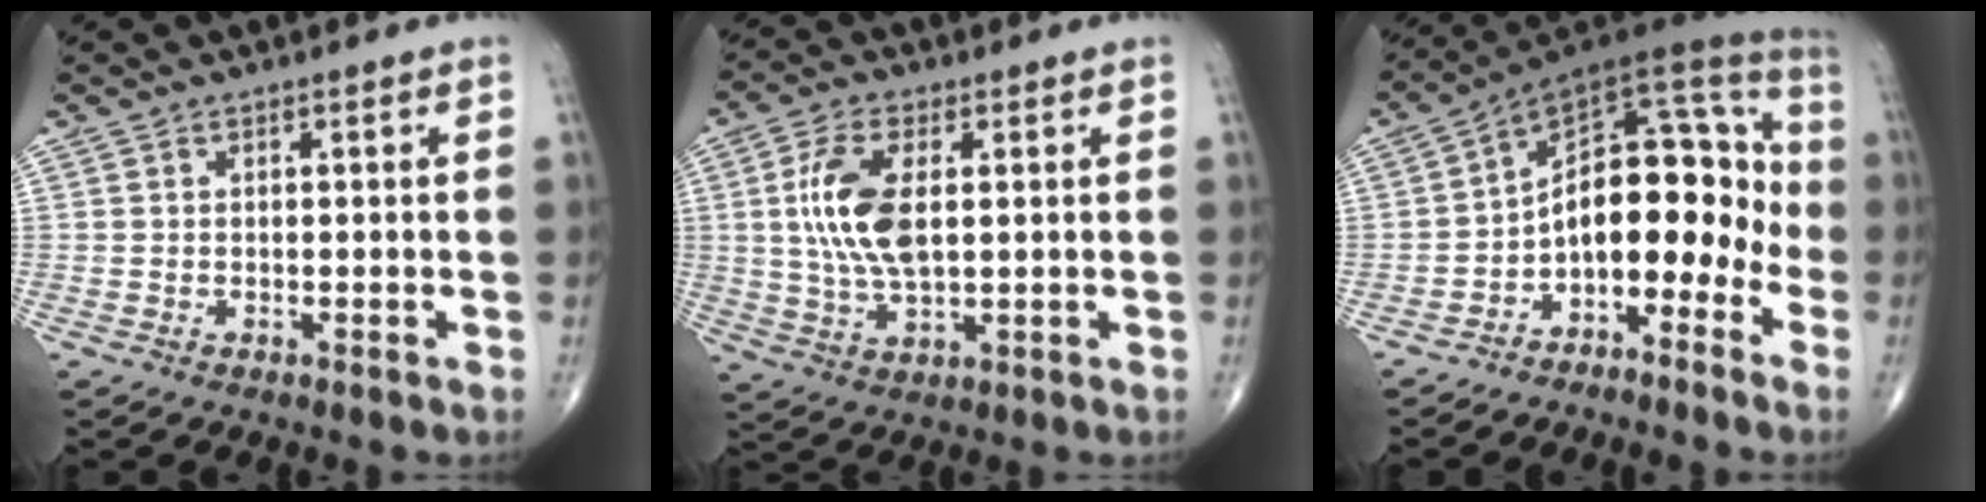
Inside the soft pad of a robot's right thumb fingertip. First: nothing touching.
{"total": 11.1, "force": [1.6, 5.3, 9.6], "torque": [-0.198, -0.002, 0.032]}
{"total": 15.2, "force": [-5.0, 9.0, 11.3], "torque": [-0.110, 0.107, -0.082]}